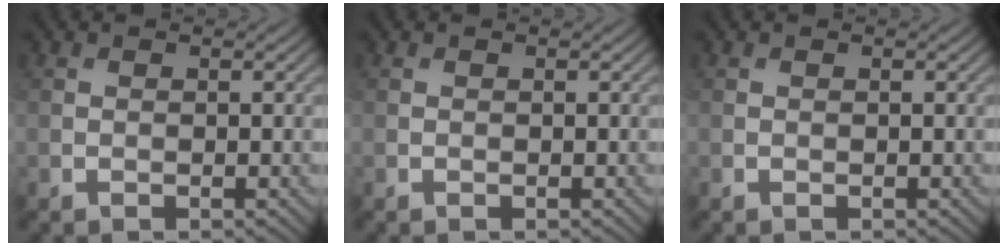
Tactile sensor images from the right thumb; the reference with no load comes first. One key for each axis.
{"total": 0.0}
{"total": 0.0}